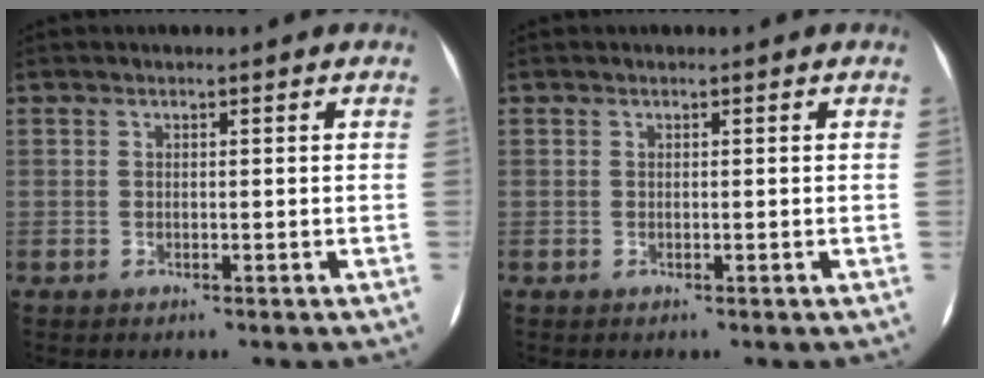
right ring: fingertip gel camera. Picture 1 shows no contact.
{"total": 0.0}